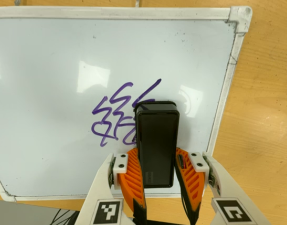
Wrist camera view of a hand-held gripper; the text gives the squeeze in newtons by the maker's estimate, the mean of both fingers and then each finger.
{"total": 13.8, "left": 13.6, "right": 14.1}